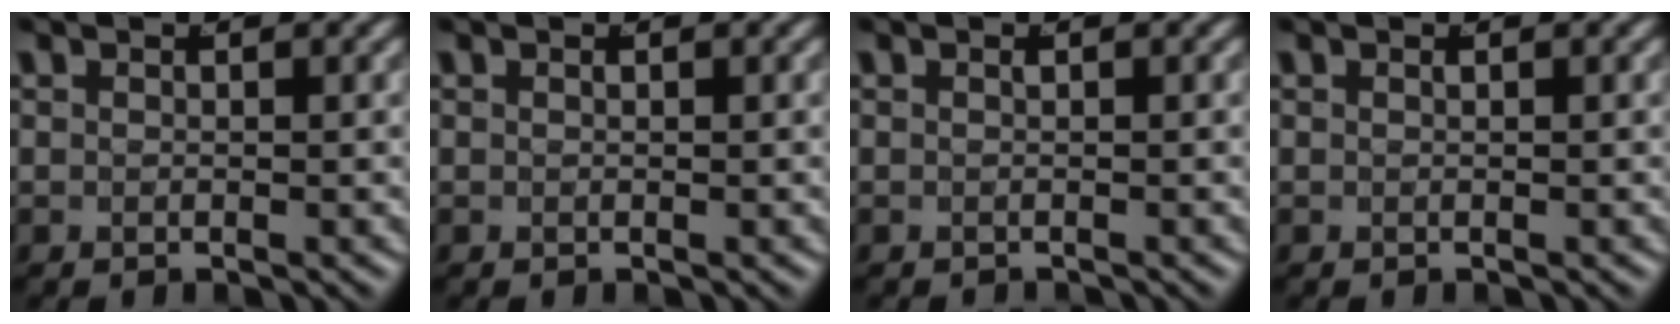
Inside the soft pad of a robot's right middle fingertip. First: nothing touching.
{"total": 0.0}
{"total": 0.9, "force": [-0.9, -0.1, 0.1], "torque": [-0.005, -0.008, -0.009]}
{"total": 0.0}